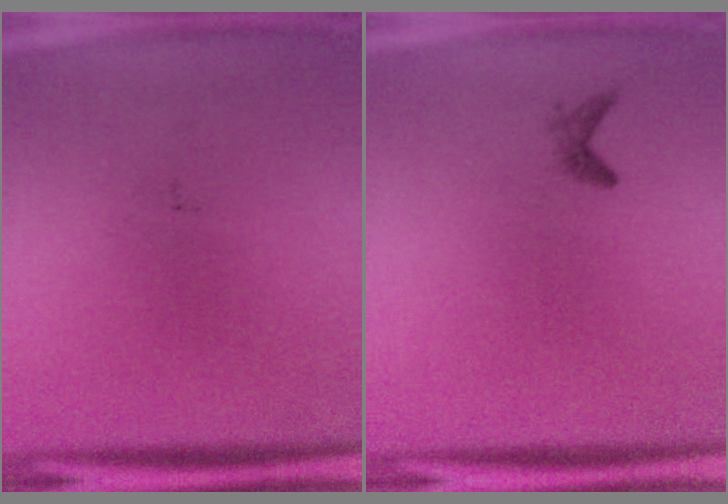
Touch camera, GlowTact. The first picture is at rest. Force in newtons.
{"total": 0.9}